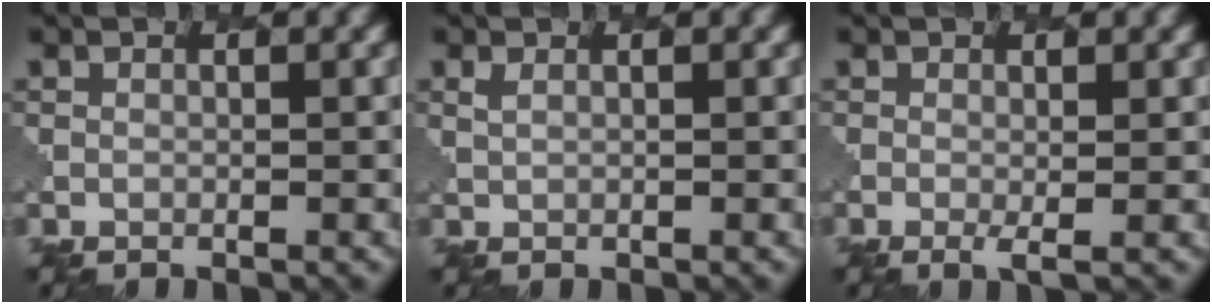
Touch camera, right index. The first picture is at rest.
{"total": 1.0, "force": [0.8, 0.3, 0.5], "torque": [-0.010, 0.000, 0.017]}
{"total": 1.3, "force": [0.1, 0.3, 1.3], "torque": [-0.023, -0.003, 0.003]}